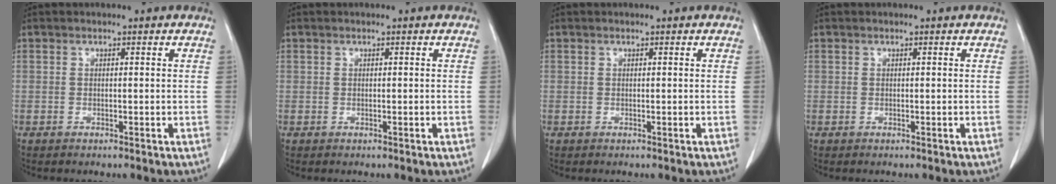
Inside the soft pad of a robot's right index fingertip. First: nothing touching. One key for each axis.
{"total": 0.0}
{"total": 0.0}
{"total": 0.0}